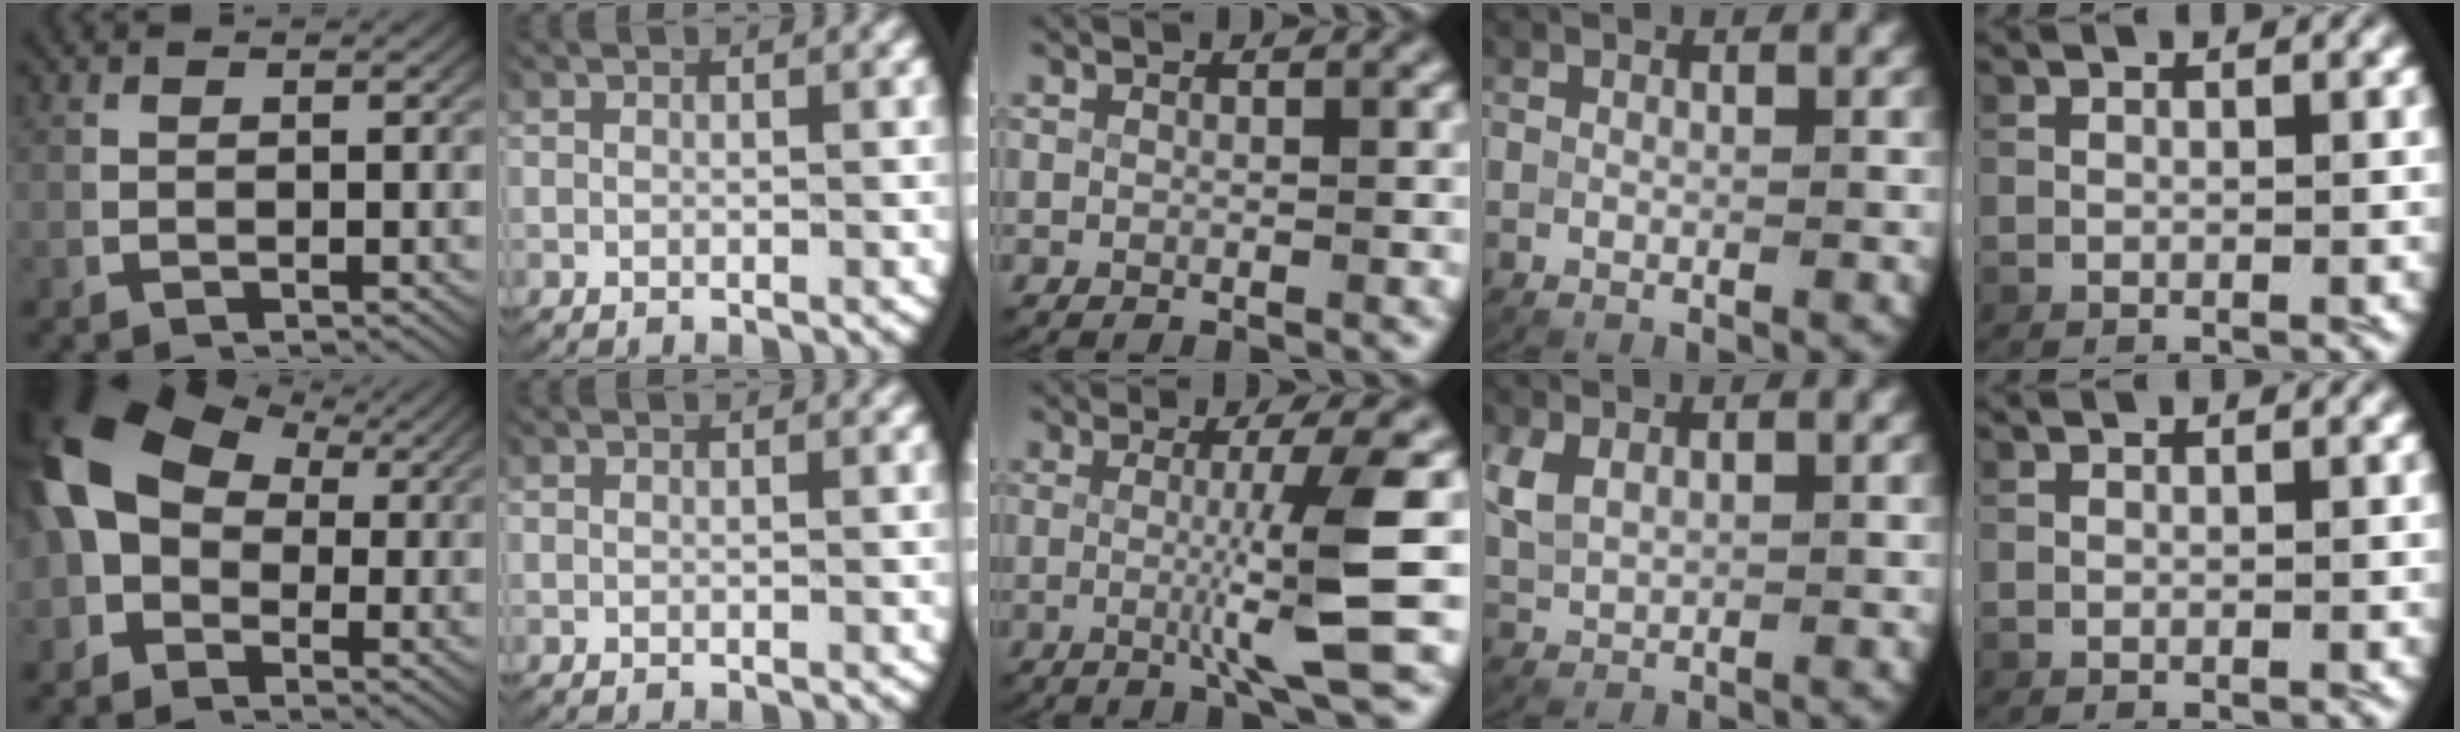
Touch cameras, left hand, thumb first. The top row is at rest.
{"thumb": {"total": 9.4, "force": [1.5, 7.1, 6.0], "torque": [-0.140, -0.020, 0.030]}, "middle": {"total": 5.4, "force": [-0.2, -0.5, 5.4], "torque": [-0.091, -0.008, -0.003]}, "ring": {"total": 2.6, "force": [0.5, 2.0, 1.5], "torque": [-0.052, -0.004, 0.024]}}